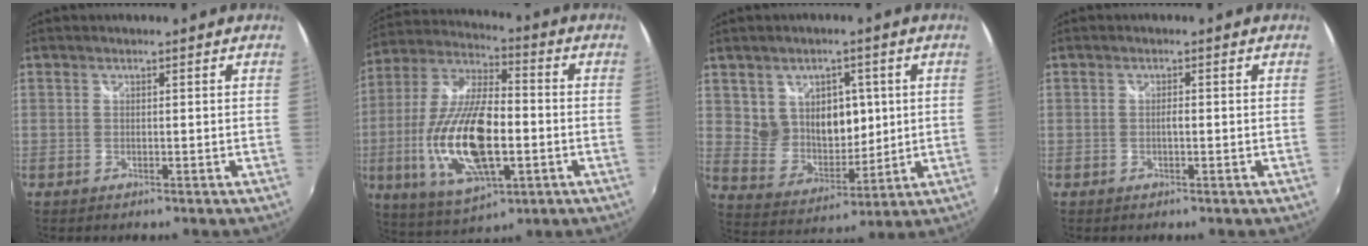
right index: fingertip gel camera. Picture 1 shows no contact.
{"total": 20.7, "force": [-4.4, 8.3, 18.5], "torque": [-0.378, -0.017, -0.074]}
{"total": 10.7, "force": [3.3, 8.6, 5.5], "torque": [-0.090, 0.003, 0.075]}
{"total": 0.9, "force": [-0.2, 0.3, 0.8], "torque": [-0.014, 0.002, -0.005]}